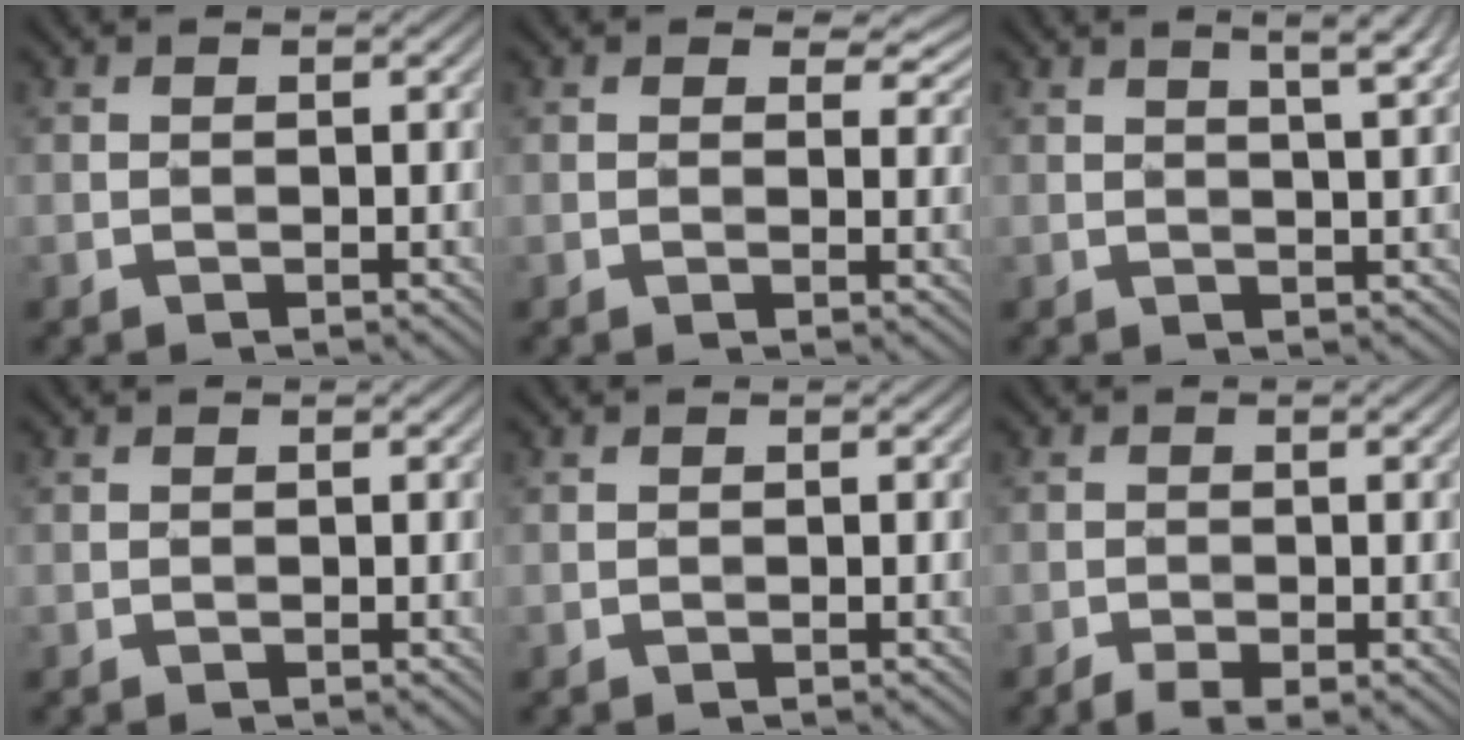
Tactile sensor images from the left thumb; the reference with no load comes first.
{"total": 3.9, "force": [2.3, 2.1, 2.4], "torque": [-0.035, -0.004, 0.032]}
{"total": 5.4, "force": [2.8, 1.0, 4.5], "torque": [-0.065, 0.017, 0.038]}
{"total": 0.0}
{"total": 0.0}
{"total": 2.0, "force": [-1.4, 0.7, 1.4], "torque": [-0.028, 0.001, -0.025]}